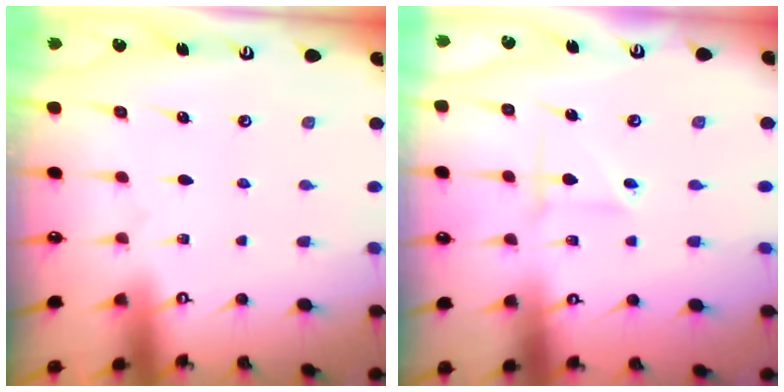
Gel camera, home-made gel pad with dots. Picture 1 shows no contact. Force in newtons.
{"total": 2.8, "press": 2.7, "slide": 0.6}